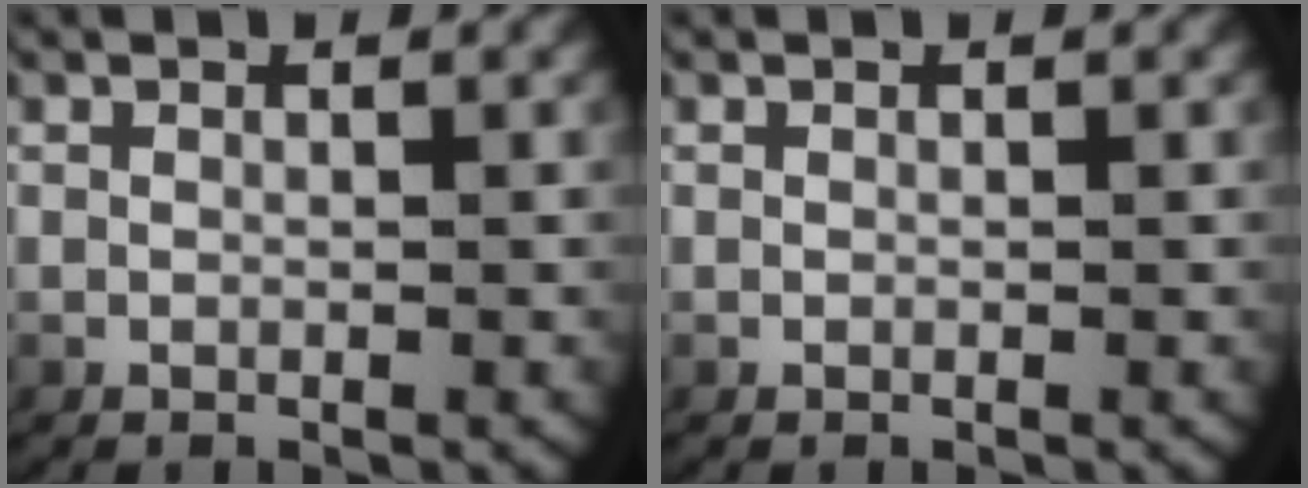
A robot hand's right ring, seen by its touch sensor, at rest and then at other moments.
{"total": 0.0}